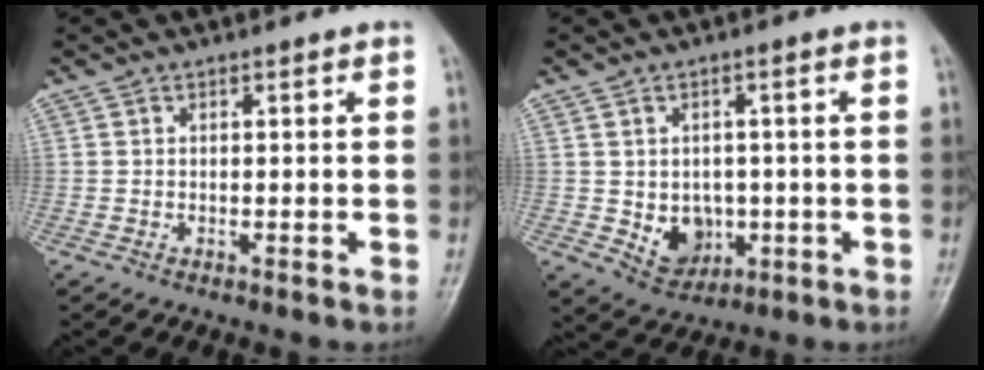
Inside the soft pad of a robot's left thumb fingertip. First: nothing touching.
{"total": 6.8, "force": [-0.9, 5.5, 3.9], "torque": [-0.031, 0.000, 0.002]}